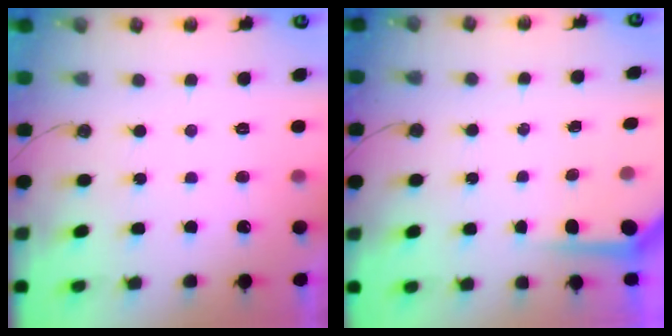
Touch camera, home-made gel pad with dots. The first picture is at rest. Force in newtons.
{"total": 3.6, "press": 3.6, "slide": 0.4}